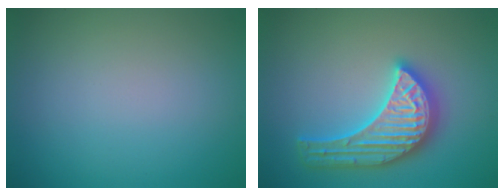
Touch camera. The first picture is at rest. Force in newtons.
{"total": 5.6, "press": 5.6, "slide": 0.6}